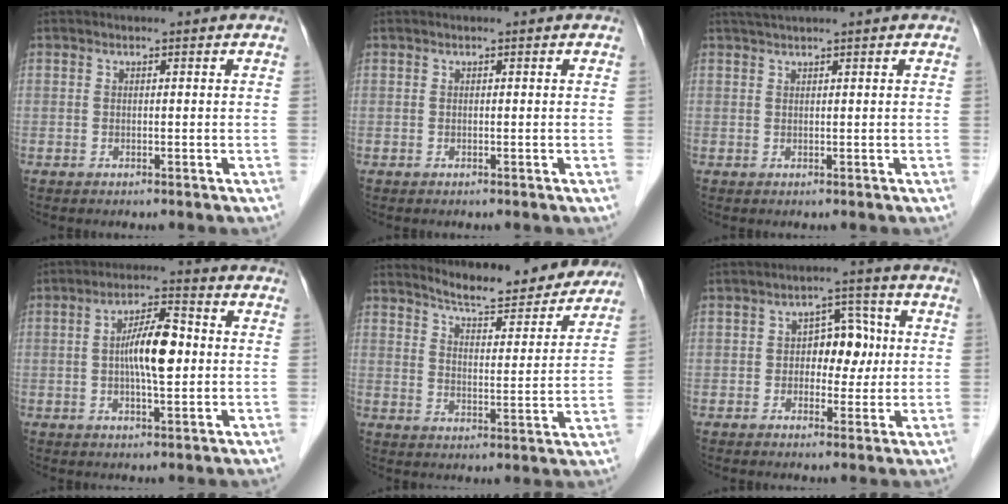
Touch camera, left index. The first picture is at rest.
{"total": 0.0}
{"total": 2.0, "force": [1.7, -0.5, 1.0], "torque": [-0.017, 0.014, 0.036]}
{"total": 7.9, "force": [0.0, 2.0, 7.6], "torque": [-0.142, 0.013, -0.002]}
{"total": 12.4, "force": [11.9, 2.0, 3.0], "torque": [-0.039, -0.013, 0.161]}
{"total": 6.2, "force": [0.2, 3.8, 4.9], "torque": [-0.069, 0.023, 0.004]}